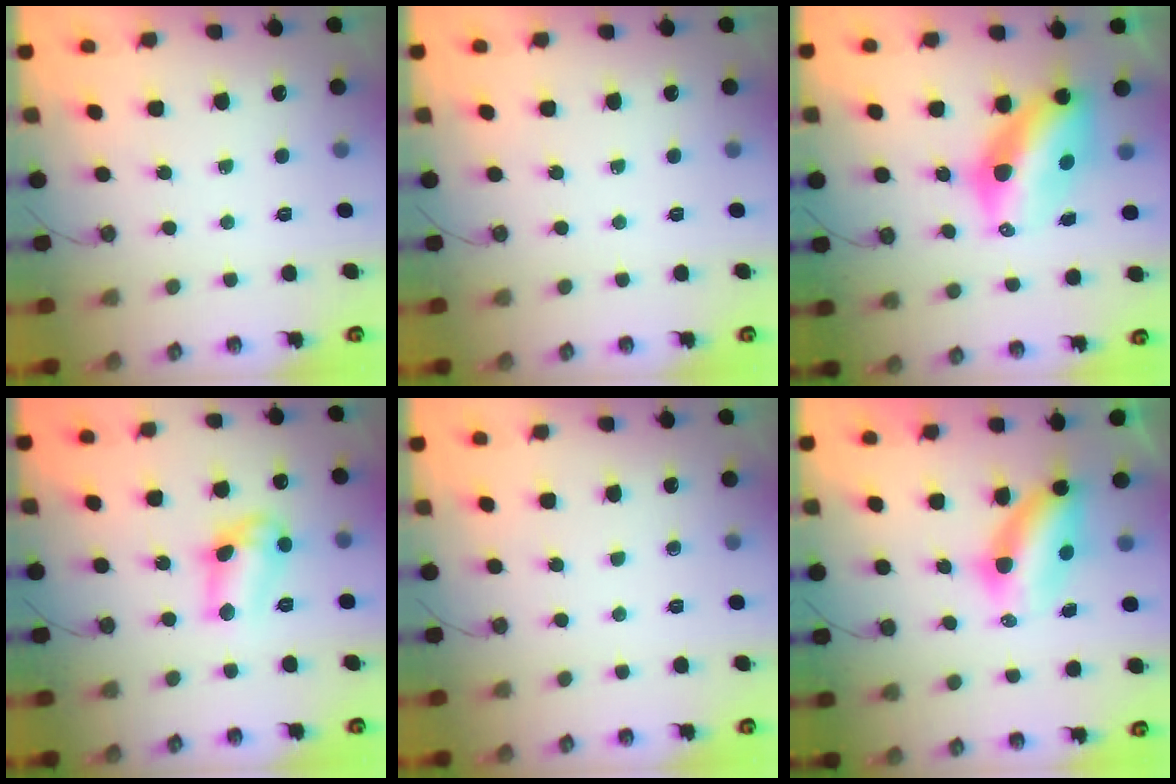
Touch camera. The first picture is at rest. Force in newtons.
{"total": 0.0}
{"total": 10.5, "press": 10.4, "slide": 0.5}
{"total": 11.7, "press": 11.6, "slide": 0.7}
{"total": 0.0}
{"total": 8.0, "press": 7.0, "slide": 3.9}